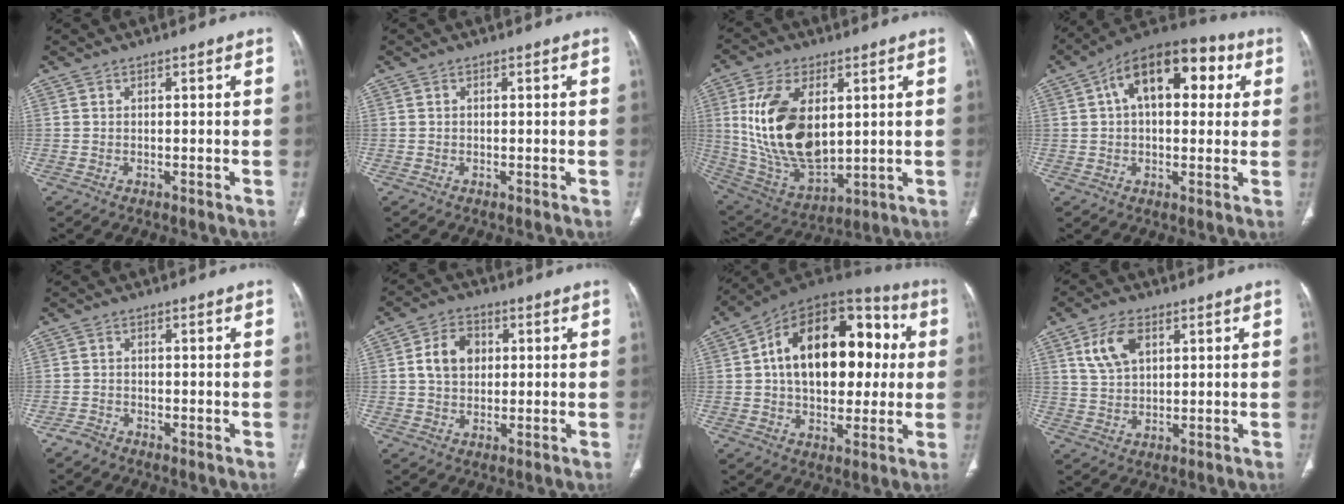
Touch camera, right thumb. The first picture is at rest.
{"total": 0.0}
{"total": 20.2, "force": [3.6, 11.2, 16.4], "torque": [-0.306, -0.021, 0.086]}
{"total": 18.0, "force": [5.1, 10.0, 14.1], "torque": [-0.179, 0.029, 0.067]}
{"total": 1.6, "force": [-1.4, 0.8, 0.2], "torque": [-0.007, 0.000, -0.030]}
{"total": 7.6, "force": [1.3, 5.7, 4.9], "torque": [-0.069, 0.006, 0.020]}
{"total": 25.0, "force": [3.2, 15.4, 19.4], "torque": [-0.272, 0.034, 0.044]}
{"total": 7.8, "force": [3.2, 4.6, 5.4], "torque": [-0.097, -0.006, 0.067]}